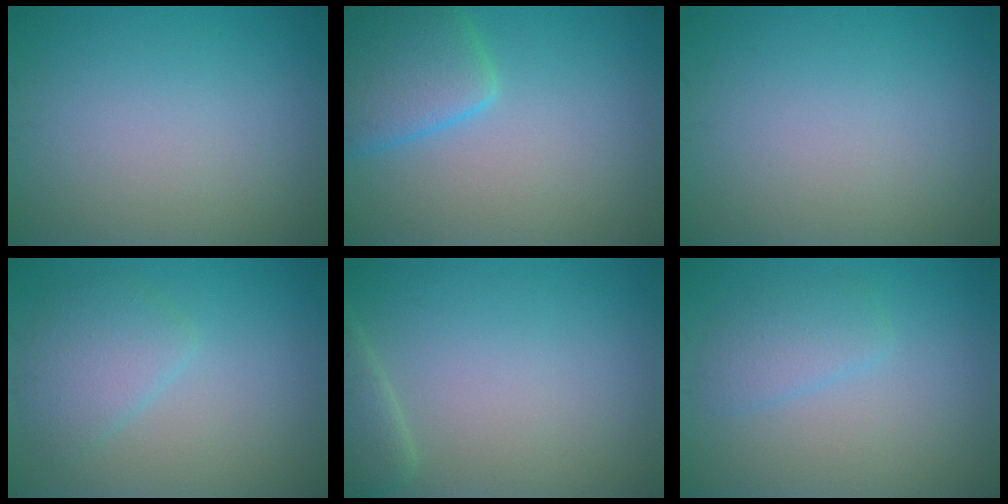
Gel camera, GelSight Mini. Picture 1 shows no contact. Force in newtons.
{"total": 5.3, "press": 5.3, "slide": 0.4}
{"total": 0.0}
{"total": 3.2, "press": 3.1, "slide": 0.2}
{"total": 2.2, "press": 2.2, "slide": 0.3}
{"total": 2.1, "press": 2.1, "slide": 0.2}